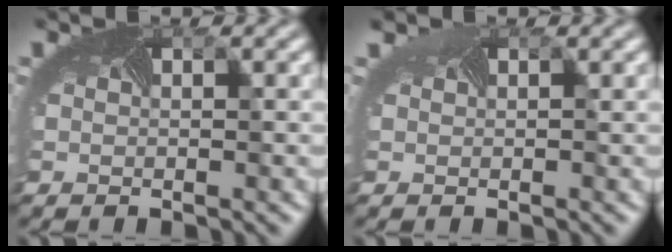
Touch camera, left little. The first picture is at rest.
{"total": 1.2, "force": [0.9, 0.5, 0.4], "torque": [-0.015, 0.009, 0.007]}